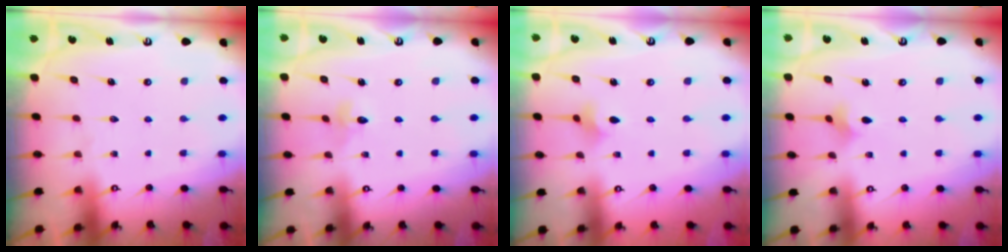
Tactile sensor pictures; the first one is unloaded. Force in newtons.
{"total": 2.8, "press": 2.7, "slide": 0.3}
{"total": 3.7, "press": 3.6, "slide": 0.7}
{"total": 1.9, "press": 1.8, "slide": 0.5}